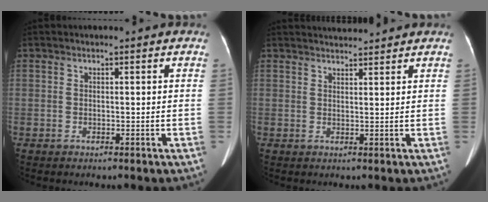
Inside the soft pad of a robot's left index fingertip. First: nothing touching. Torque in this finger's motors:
{"motor_torque": [-0.56, -0.72, 0.01, 0.01]}